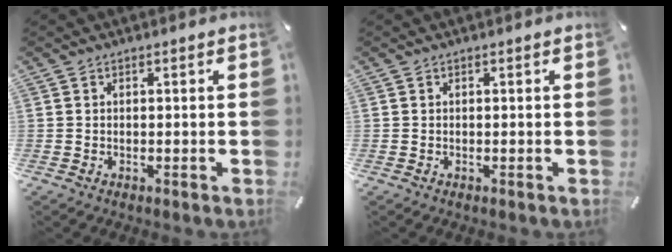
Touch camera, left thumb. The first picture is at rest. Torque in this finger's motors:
{"motor_torque": [-0.10, -0.03, 0.03, -0.06, 0.00]}